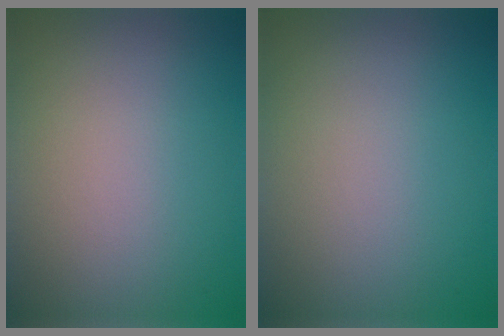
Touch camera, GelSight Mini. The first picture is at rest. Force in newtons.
{"total": 0.0}